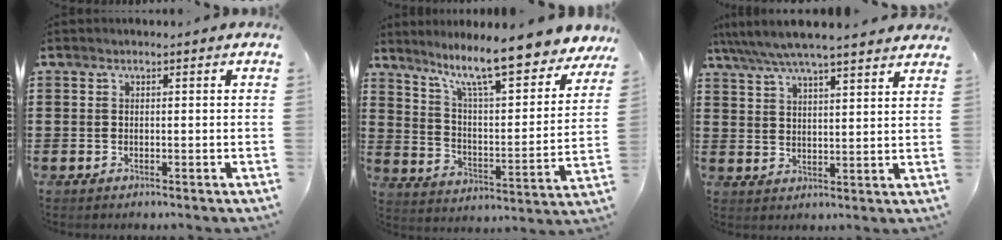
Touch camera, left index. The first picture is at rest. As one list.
[{"total": 11.0, "force": [9.2, 0.9, 6.1], "torque": [-0.128, -0.067, 0.148]}, {"total": 5.7, "force": [5.2, 0.2, 2.3], "torque": [-0.065, -0.022, 0.090]}]